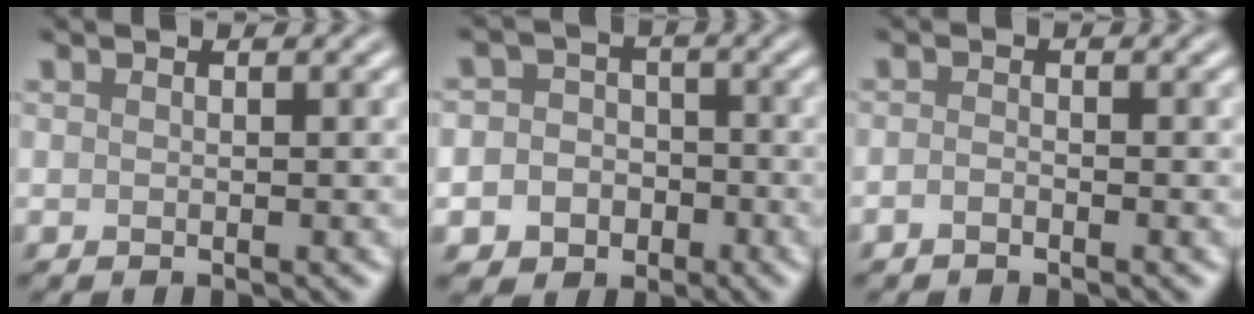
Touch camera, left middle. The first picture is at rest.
{"total": 6.0, "force": [-2.3, 5.4, 1.4], "torque": [-0.004, 0.000, -0.056]}
{"total": 0.8, "force": [-0.6, 0.3, 0.5], "torque": [-0.011, 0.000, -0.013]}